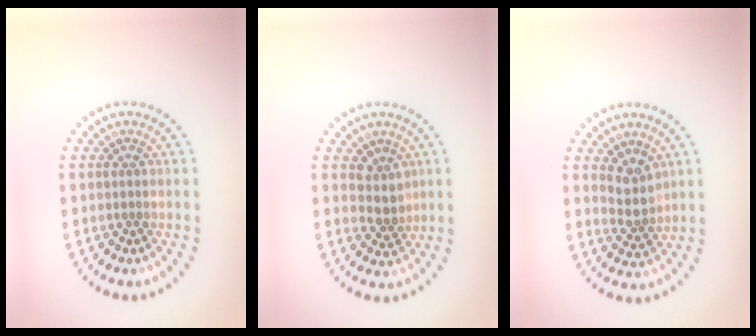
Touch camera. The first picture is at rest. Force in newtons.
{"total": 2.2, "press": 1.7, "slide": 1.4}
{"total": 2.3, "press": 2.0, "slide": 1.2}